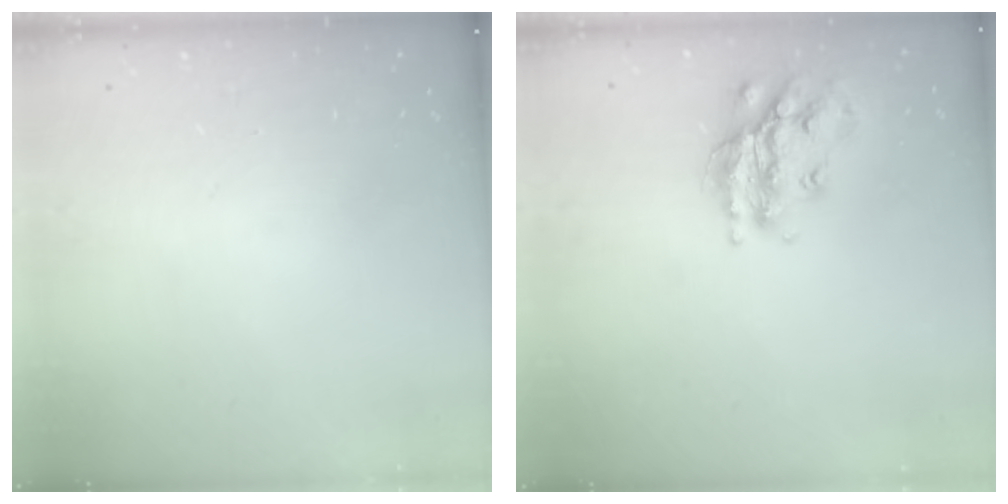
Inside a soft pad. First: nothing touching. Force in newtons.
{"total": 17.4, "press": 17.4, "slide": 1.4}